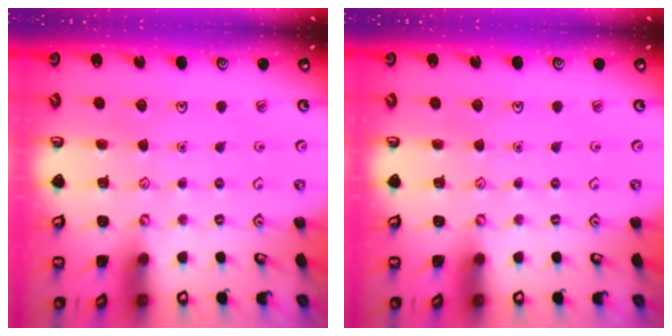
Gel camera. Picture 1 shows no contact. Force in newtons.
{"total": 0.0}